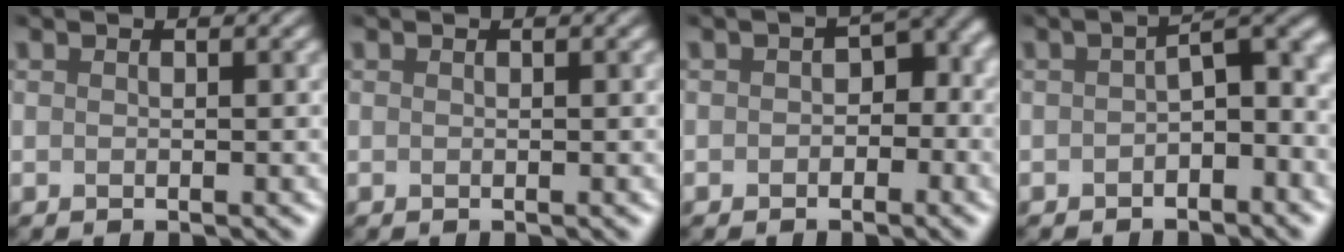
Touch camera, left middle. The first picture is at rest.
{"total": 0.0}
{"total": 2.5, "force": [-1.0, 1.8, 1.4], "torque": [-0.004, 0.008, -0.026]}
{"total": 3.7, "force": [-1.7, 1.5, 2.8], "torque": [-0.034, 0.010, -0.036]}